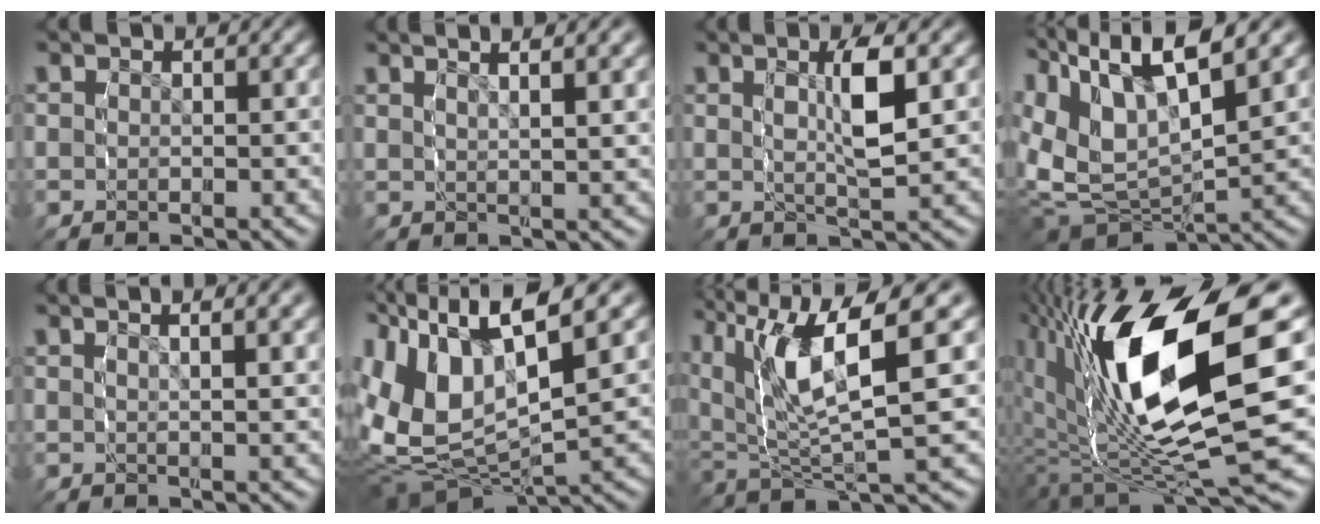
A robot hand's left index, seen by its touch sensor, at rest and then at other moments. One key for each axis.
{"total": 6.0, "fx": 3.6, "fy": 1.7, "fz": 4.4, "tx": -0.058, "ty": 0.017, "tz": 0.051}
{"total": 4.3, "fx": 0.4, "fy": 1.4, "fz": 4.0, "tx": -0.082, "ty": -0.006, "tz": 0.011}
{"total": 12.4, "fx": 1.7, "fy": 8.9, "fz": 8.4, "tx": -0.193, "ty": -0.023, "tz": 0.032}
{"total": 5.2, "fx": 3.3, "fy": 1.4, "fz": 3.8, "tx": -0.048, "ty": 0.014, "tz": 0.047}
{"total": 14.0, "fx": 0.1, "fy": 10.5, "fz": 9.3, "tx": -0.215, "ty": -0.033, "tz": 0.009}
{"total": 10.3, "fx": 1.5, "fy": 5.5, "fz": 8.6, "tx": -0.169, "ty": -0.014, "tz": 0.031}
{"total": 19.6, "fx": 0.2, "fy": 10.3, "fz": 16.7, "tx": -0.316, "ty": -0.018, "tz": 0.017}